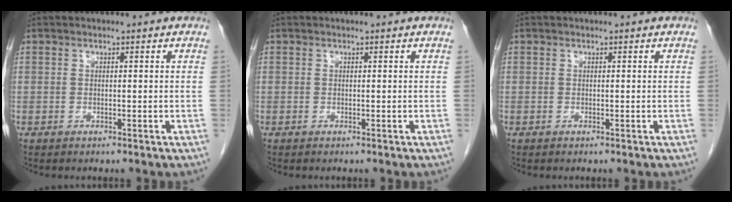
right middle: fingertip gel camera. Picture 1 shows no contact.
{"total": 0.0}
{"total": 0.0}